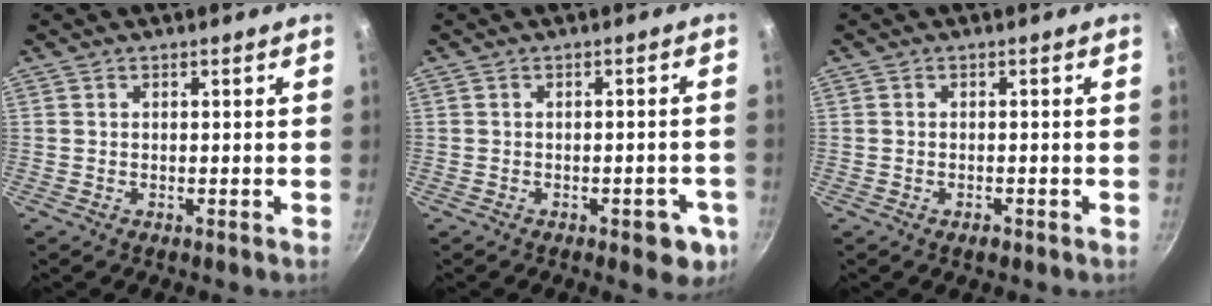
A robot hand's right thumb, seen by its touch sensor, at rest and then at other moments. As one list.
[{"total": 6.2, "force": [-2.6, 2.9, 4.9], "torque": [-0.035, 0.016, -0.025]}, {"total": 1.4, "force": [-0.9, 0.6, 0.9], "torque": [-0.017, 0.005, -0.013]}]